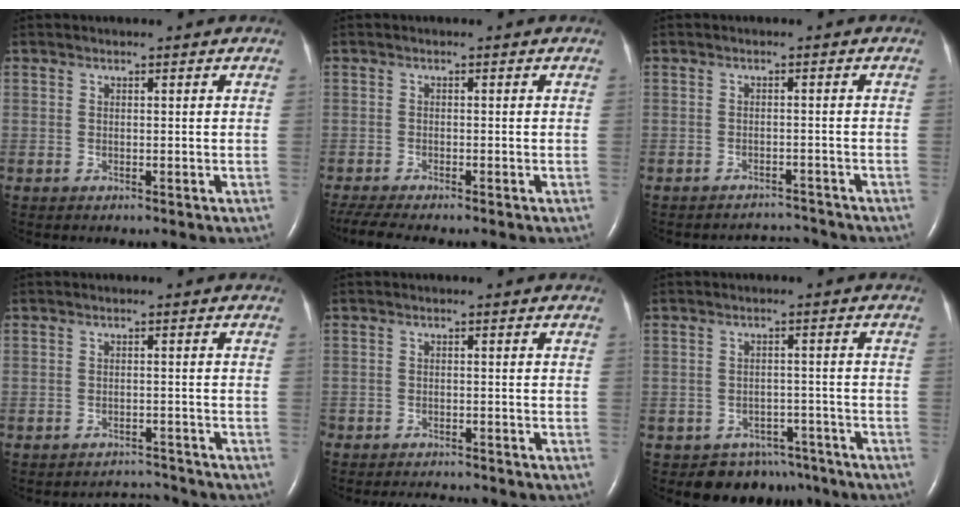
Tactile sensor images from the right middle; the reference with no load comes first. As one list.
[{"total": 6.0, "force": [-5.1, 0.3, 3.2], "torque": [-0.058, -0.012, -0.086]}, {"total": 3.2, "force": [-3.0, -0.2, -1.1], "torque": [0.015, 0.003, -0.042]}, {"total": 3.8, "force": [-3.6, -0.3, -1.3], "torque": [0.018, 0.005, -0.050]}, {"total": 5.4, "force": [-5.2, 1.0, 1.3], "torque": [-0.015, -0.006, -0.073]}, {"total": 6.8, "force": [-5.5, 4.1, 0.0], "torque": [0.014, 0.024, -0.069]}]